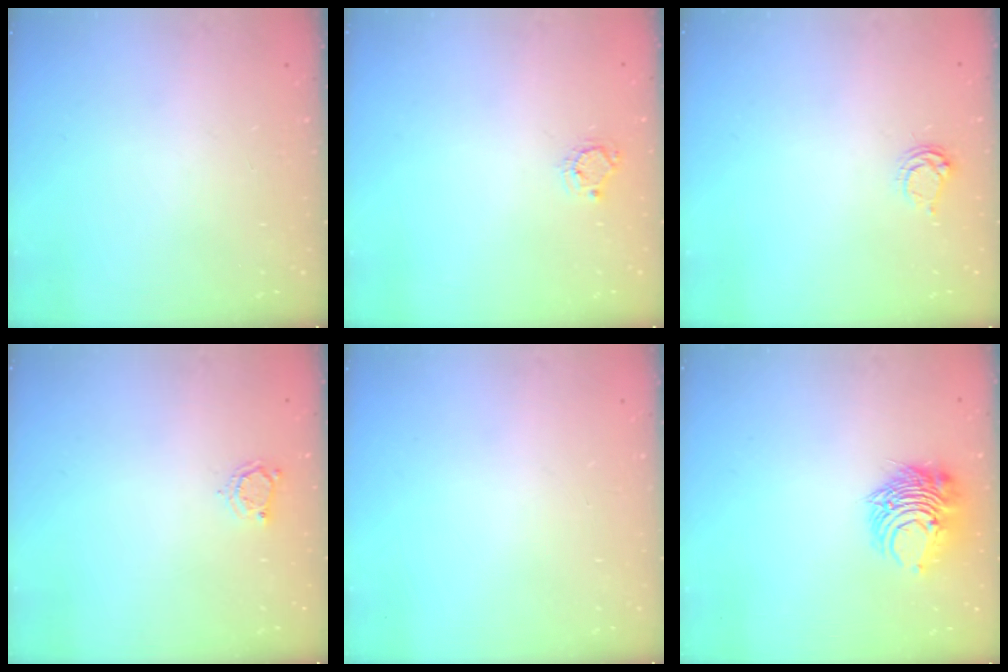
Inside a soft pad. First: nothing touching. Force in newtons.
{"total": 4.9, "press": 4.9, "slide": 0.4}
{"total": 4.0, "press": 4.0, "slide": 0.5}
{"total": 3.7, "press": 3.6, "slide": 0.4}
{"total": 0.0}
{"total": 10.7, "press": 10.7, "slide": 0.8}